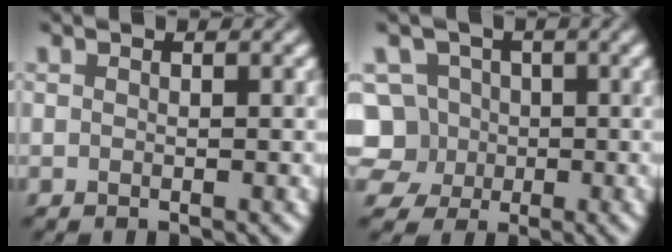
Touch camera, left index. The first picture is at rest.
{"total": 6.4, "force": [-1.0, 5.9, 2.4], "torque": [-0.031, 0.028, -0.044]}